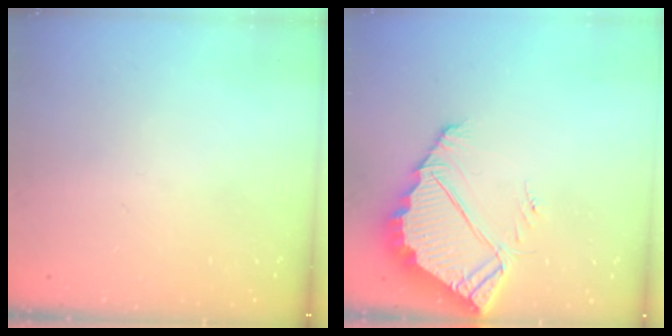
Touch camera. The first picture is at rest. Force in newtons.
{"total": 5.3, "press": 5.3, "slide": 0.3}